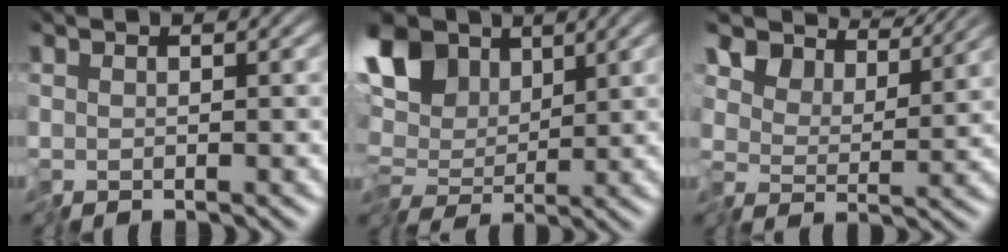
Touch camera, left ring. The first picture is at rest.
{"total": 8.1, "force": [2.2, 5.0, 6.0], "torque": [-0.114, 0.016, 0.022]}
{"total": 5.3, "force": [4.4, 2.4, 1.7], "torque": [-0.038, 0.004, 0.058]}